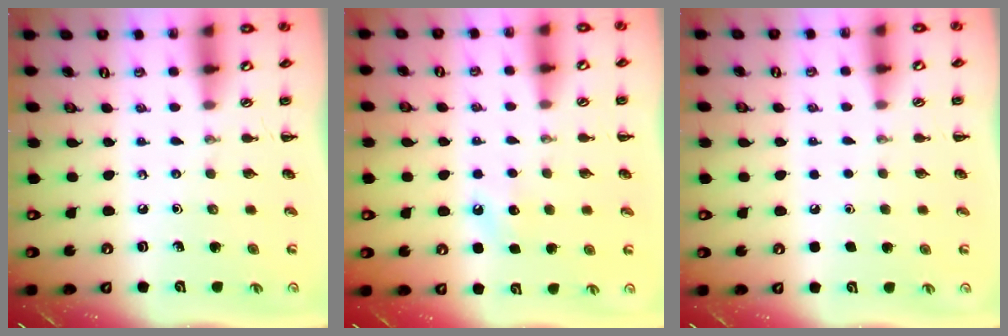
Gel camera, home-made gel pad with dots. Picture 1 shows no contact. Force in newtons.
{"total": 6.2, "press": 6.0, "slide": 1.8}
{"total": 1.8, "press": 1.8, "slide": 0.1}